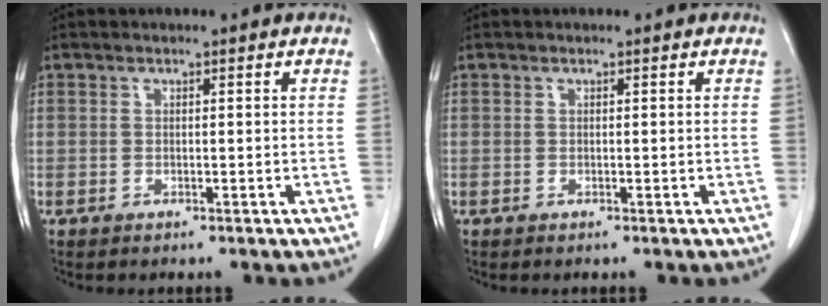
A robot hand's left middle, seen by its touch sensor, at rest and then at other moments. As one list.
[{"total": 0.0}]